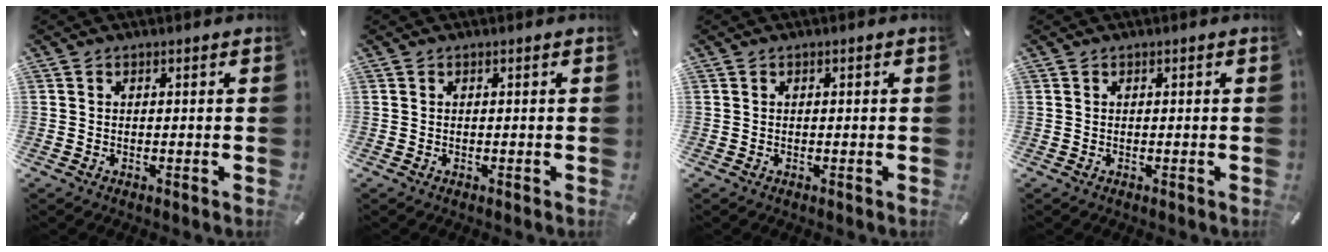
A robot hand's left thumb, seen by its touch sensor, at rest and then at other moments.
{"total": 0.0}
{"total": 0.0}
{"total": 0.0}